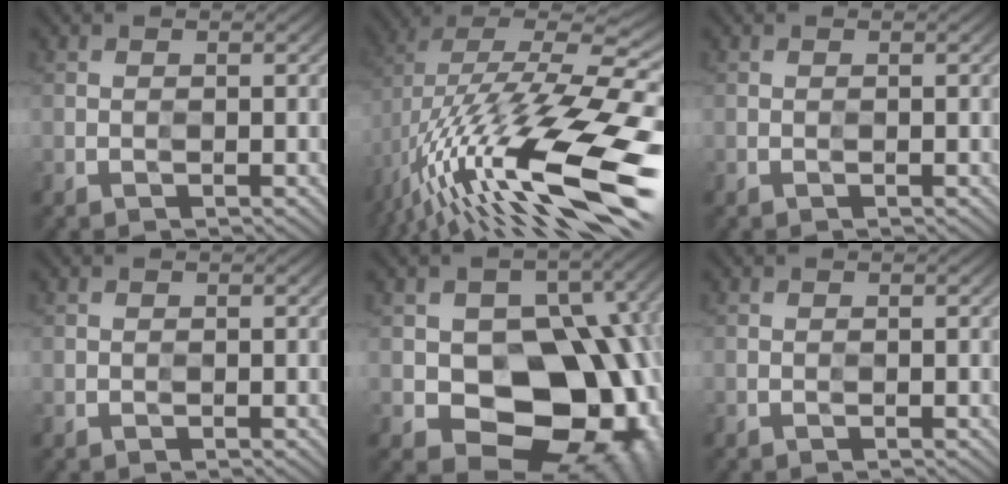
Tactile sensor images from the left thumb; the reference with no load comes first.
{"total": 18.3, "force": [-6.2, 6.1, 16.0], "torque": [-0.298, 0.012, -0.117]}
{"total": 0.0}
{"total": 0.6, "force": [0.1, 0.6, 0.2], "torque": [-0.004, 0.002, 0.001]}
{"total": 15.1, "force": [-2.7, 11.7, 9.2], "torque": [-0.088, -0.001, -0.043]}
{"total": 0.0}